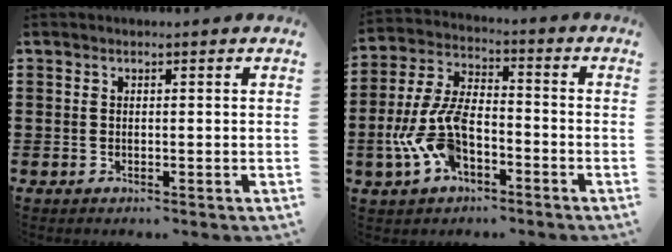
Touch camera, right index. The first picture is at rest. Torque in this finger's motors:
{"motor_torque": [2.14, 0.00, 0.65, 0.21]}